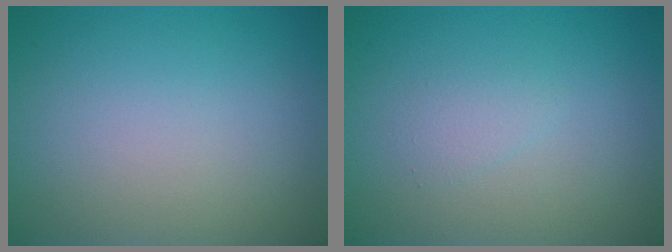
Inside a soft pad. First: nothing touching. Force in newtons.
{"total": 1.1, "press": 1.1, "slide": 0.1}